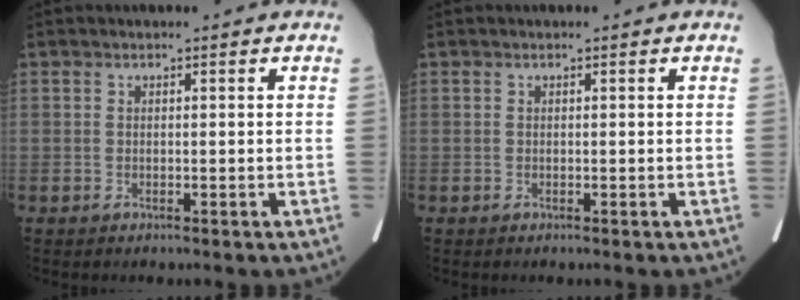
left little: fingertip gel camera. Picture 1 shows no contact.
{"total": 0.0}